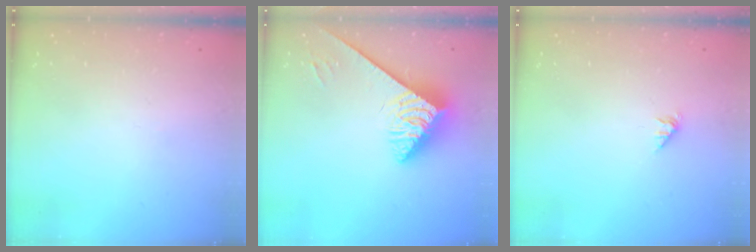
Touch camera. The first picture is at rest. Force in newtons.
{"total": 3.7, "press": 3.6, "slide": 0.5}
{"total": 1.0, "press": 1.0, "slide": 0.2}